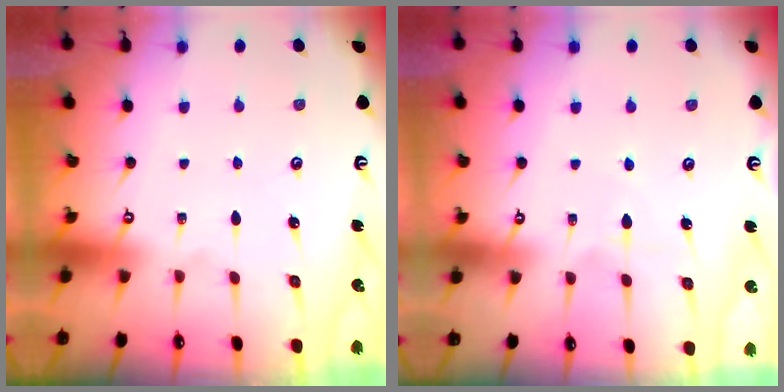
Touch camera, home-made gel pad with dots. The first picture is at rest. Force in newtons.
{"total": 4.1, "press": 4.1, "slide": 0.5}